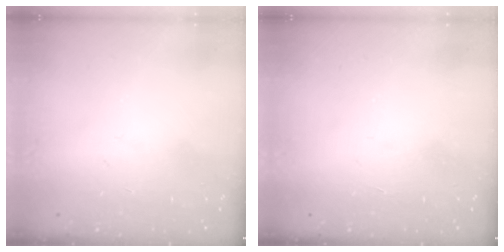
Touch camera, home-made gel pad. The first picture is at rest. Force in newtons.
{"total": 1.5, "press": 1.5, "slide": 0.1}